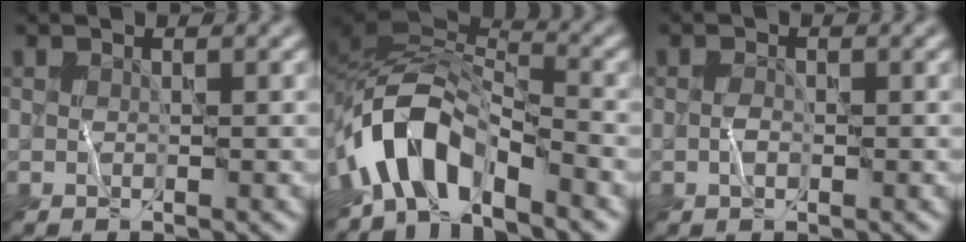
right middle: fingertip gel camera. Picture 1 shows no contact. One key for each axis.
{"total": 7.9, "fx": -4.4, "fy": 3.9, "fz": 5.2, "tx": -0.080, "ty": 0.009, "tz": -0.091}
{"total": 0.6, "fx": -0.1, "fy": 0.4, "fz": 0.5, "tx": -0.008, "ty": 0.004, "tz": -0.004}